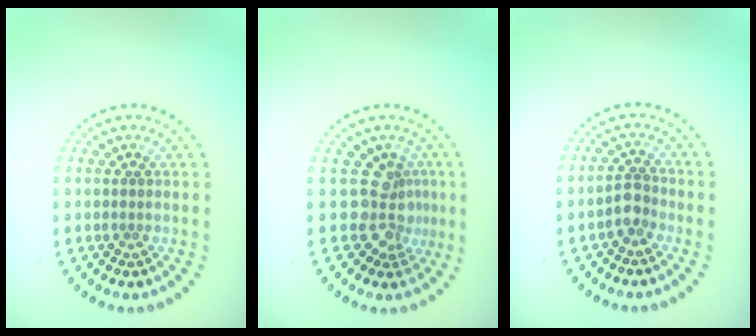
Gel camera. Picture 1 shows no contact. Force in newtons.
{"total": 3.1, "press": 2.2, "slide": 2.2}
{"total": 1.8, "press": 1.5, "slide": 1.0}